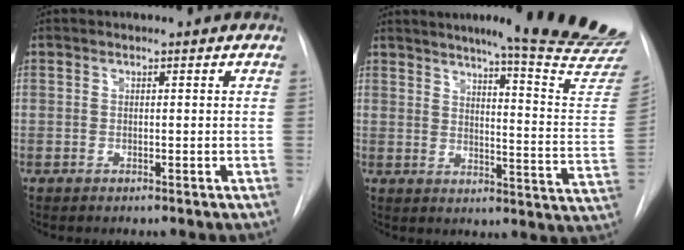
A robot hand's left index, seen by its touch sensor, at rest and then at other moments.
{"total": 22.9, "force": [20.1, -0.4, 11.0], "torque": [-0.143, -0.122, 0.232]}